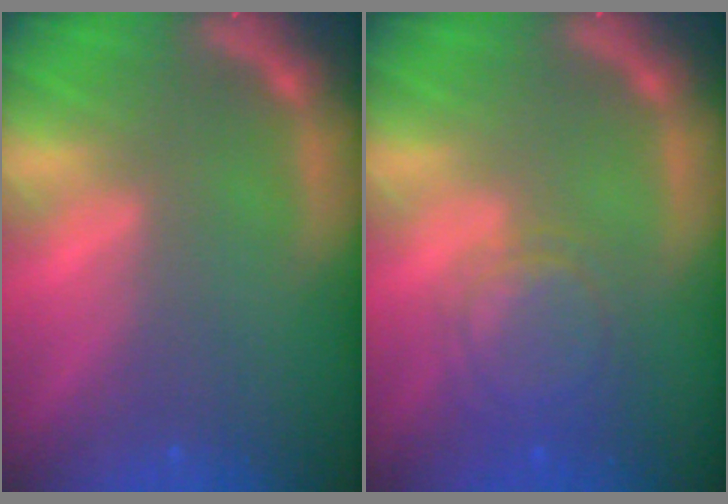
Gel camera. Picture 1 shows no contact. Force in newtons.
{"total": 5.1}